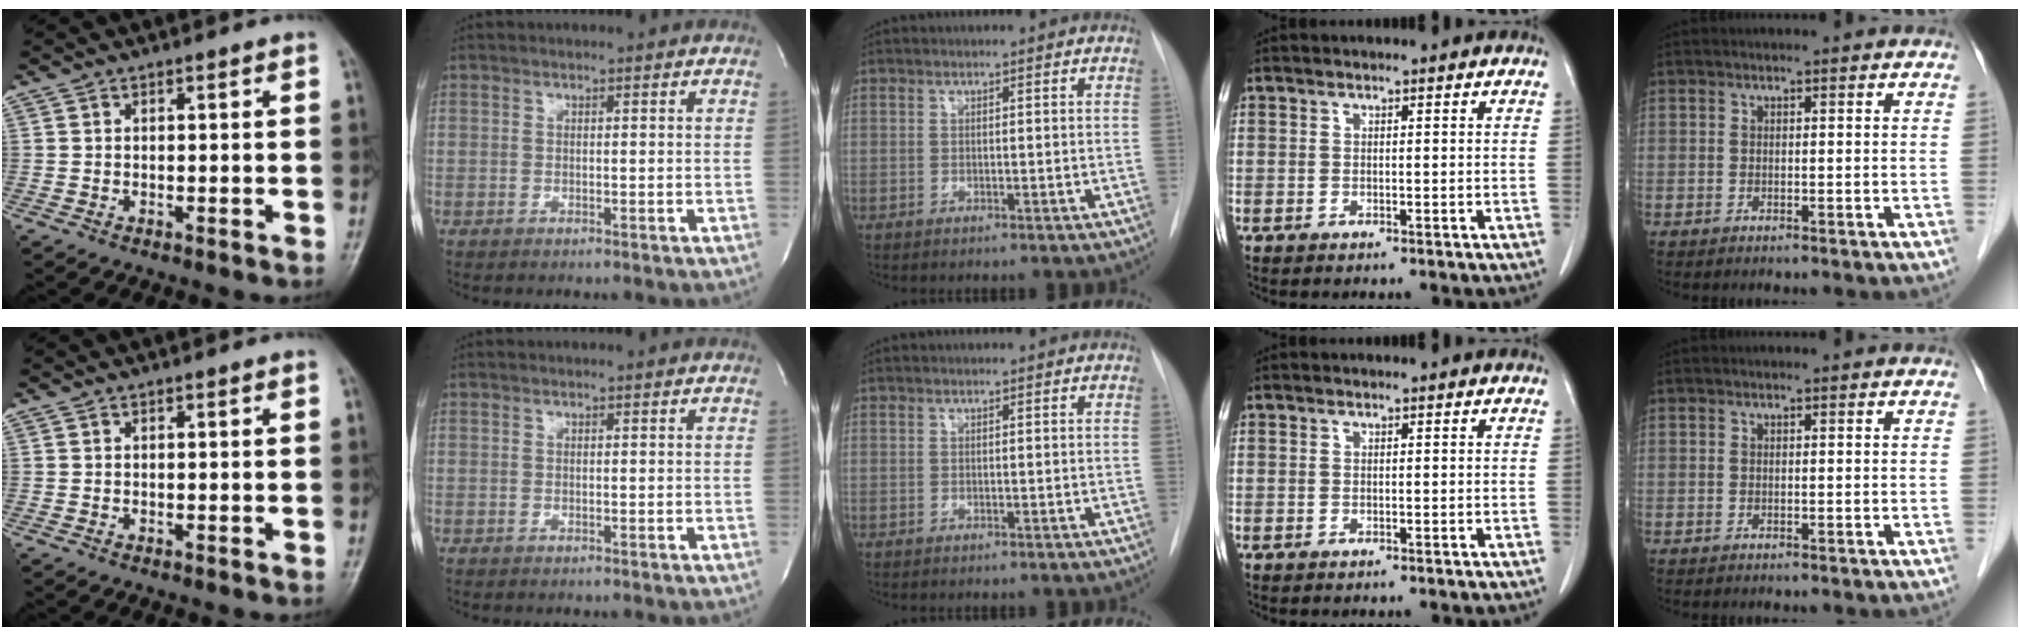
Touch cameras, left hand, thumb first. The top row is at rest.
{}